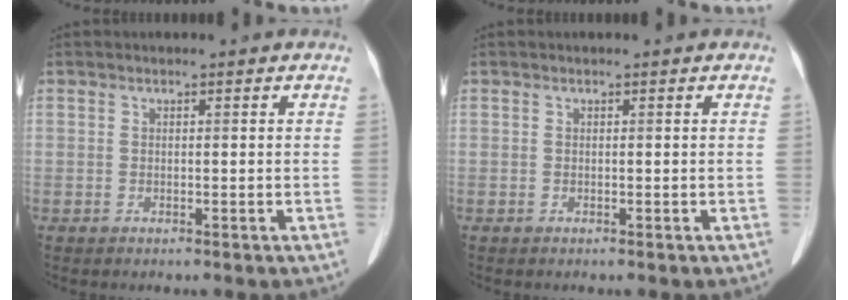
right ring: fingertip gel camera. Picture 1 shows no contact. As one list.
[{"total": 0.0}]